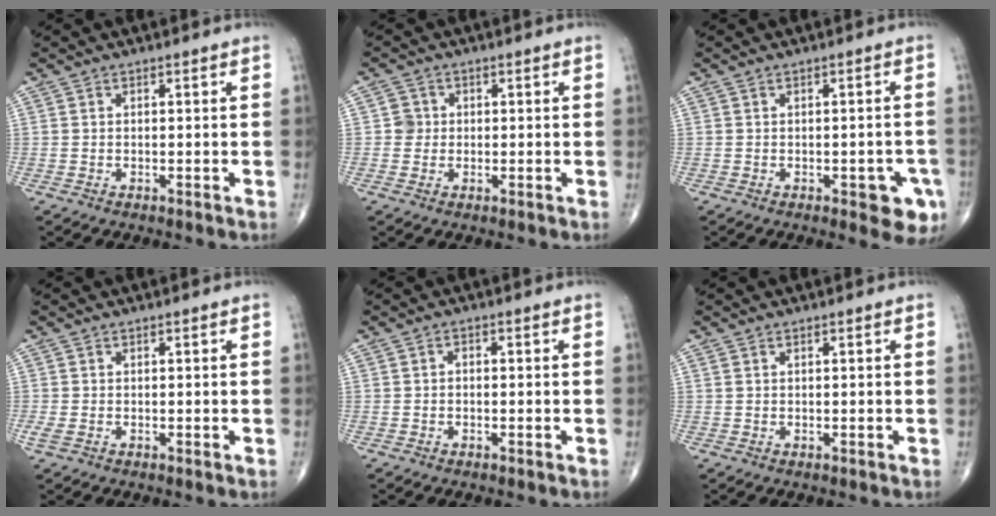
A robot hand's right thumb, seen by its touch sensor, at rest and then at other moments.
{"total": 2.5, "force": [0.1, 2.4, 0.4], "torque": [0.012, 0.006, -0.002]}
{"total": 6.4, "force": [-2.5, 2.7, 5.2], "torque": [-0.039, 0.004, -0.024]}
{"total": 1.5, "force": [-0.2, 1.0, 1.1], "torque": [-0.030, -0.005, -0.005]}
{"total": 0.8, "force": [-0.2, 0.6, 0.6], "torque": [-0.005, 0.003, -0.006]}
{"total": 0.5, "force": [0.4, 0.2, 0.3], "torque": [-0.009, 0.007, 0.010]}